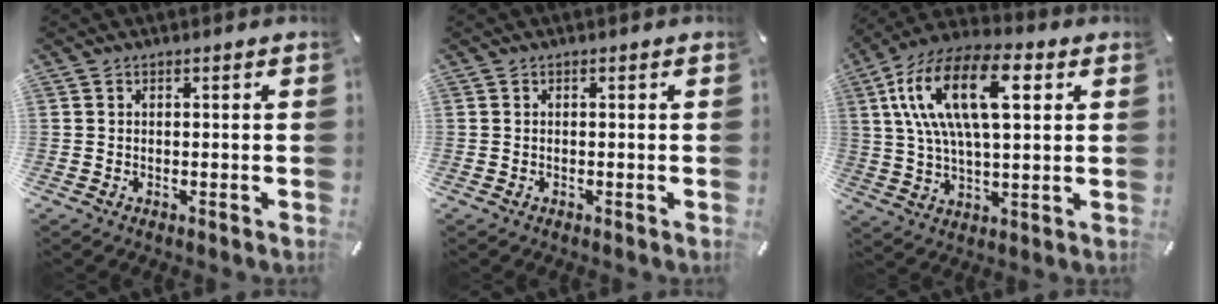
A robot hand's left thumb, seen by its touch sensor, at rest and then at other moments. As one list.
[{"total": 0.0}, {"total": 19.1, "force": [6.6, 9.1, 15.4], "torque": [-0.322, 0.001, 0.105]}]